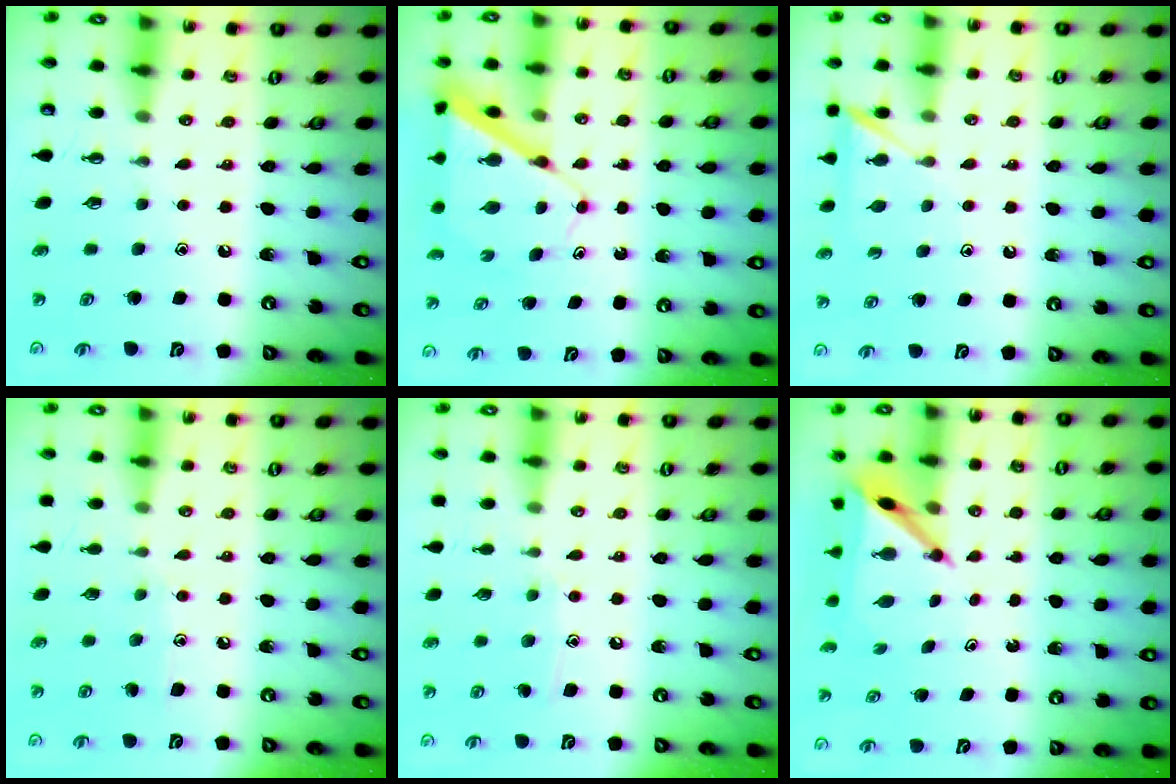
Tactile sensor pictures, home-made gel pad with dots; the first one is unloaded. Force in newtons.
{"total": 8.7, "press": 8.7, "slide": 0.7}
{"total": 5.8, "press": 5.8, "slide": 0.5}
{"total": 4.9, "press": 4.8, "slide": 0.6}
{"total": 6.8, "press": 6.8, "slide": 0.4}
{"total": 6.1, "press": 6.1, "slide": 0.5}